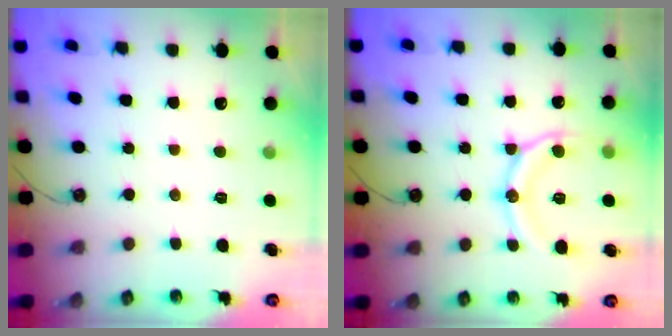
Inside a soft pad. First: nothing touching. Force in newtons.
{"total": 14.5, "press": 14.4, "slide": 1.5}